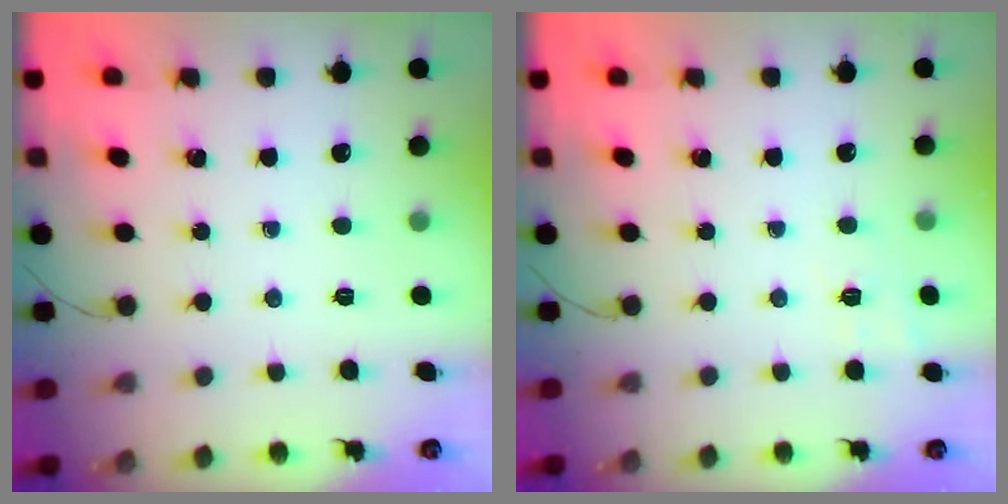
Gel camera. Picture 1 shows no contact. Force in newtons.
{"total": 6.9, "press": 6.6, "slide": 2.0}